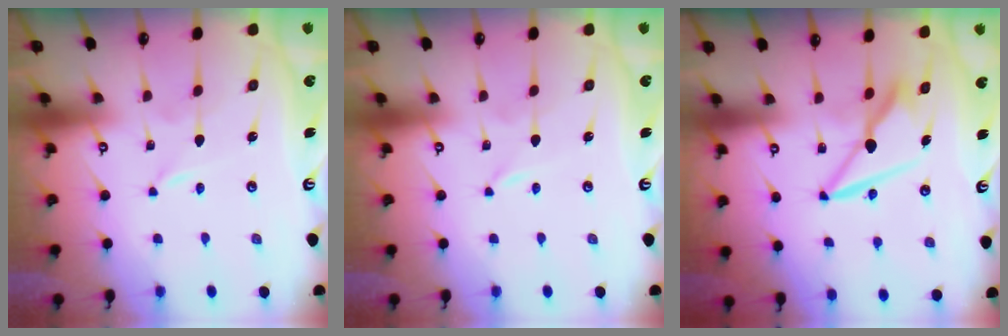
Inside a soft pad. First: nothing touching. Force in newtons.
{"total": 0.0}
{"total": 8.5, "press": 8.4, "slide": 1.2}